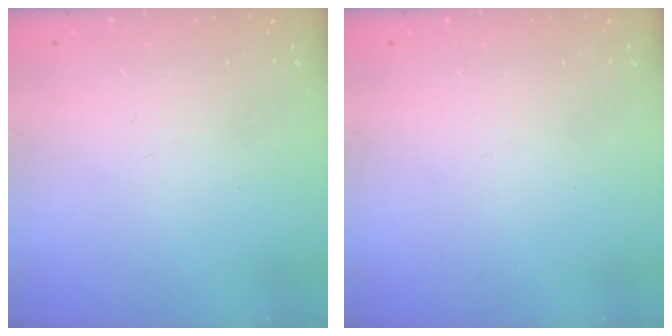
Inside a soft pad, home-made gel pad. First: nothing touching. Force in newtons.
{"total": 0.0}